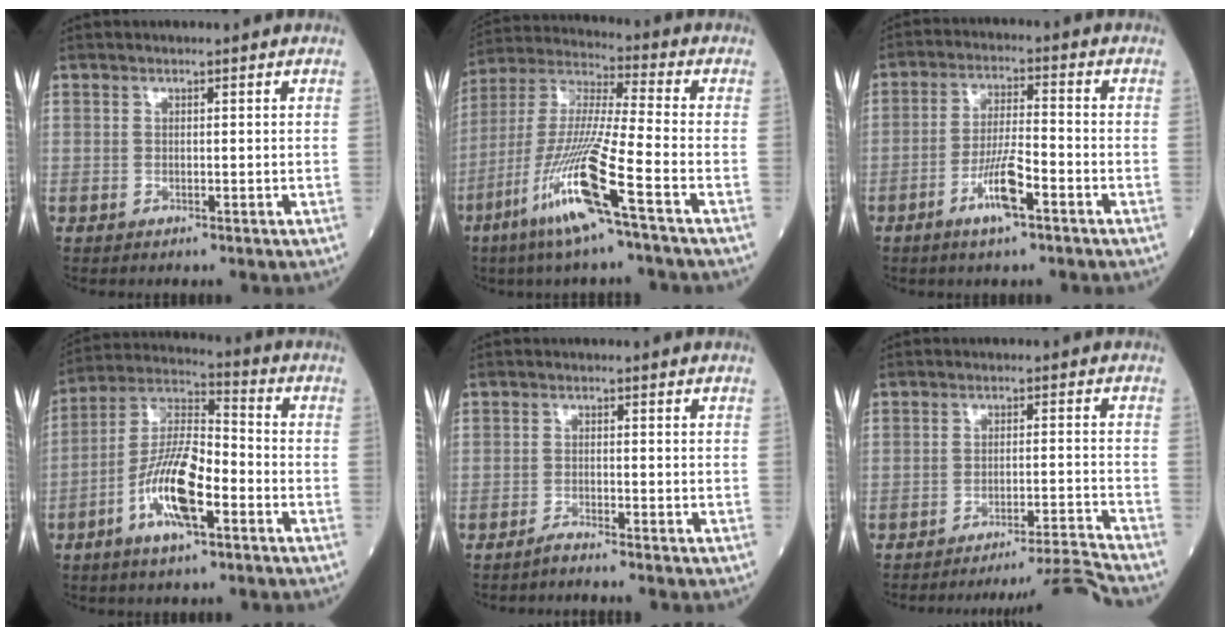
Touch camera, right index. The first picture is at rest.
{"total": 15.5, "force": [-7.5, -0.6, 13.6], "torque": [-0.285, -0.026, -0.149]}
{"total": 7.2, "force": [-3.7, 0.8, 6.1], "torque": [-0.117, -0.003, -0.069]}
{"total": 12.9, "force": [-5.0, 3.5, 11.4], "torque": [-0.225, 0.005, -0.095]}
{"total": 1.6, "force": [-1.5, -0.4, 0.4], "torque": [-0.012, -0.002, -0.029]}
{"total": 9.5, "force": [-8.6, -4.1, 0.1], "torque": [0.014, 0.001, -0.131]}